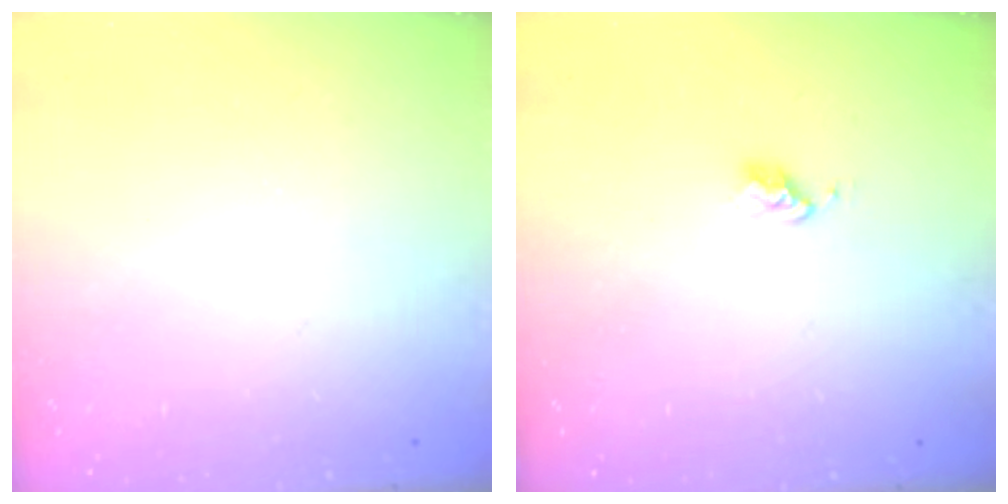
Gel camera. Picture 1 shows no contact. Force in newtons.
{"total": 2.7, "press": 2.6, "slide": 0.4}